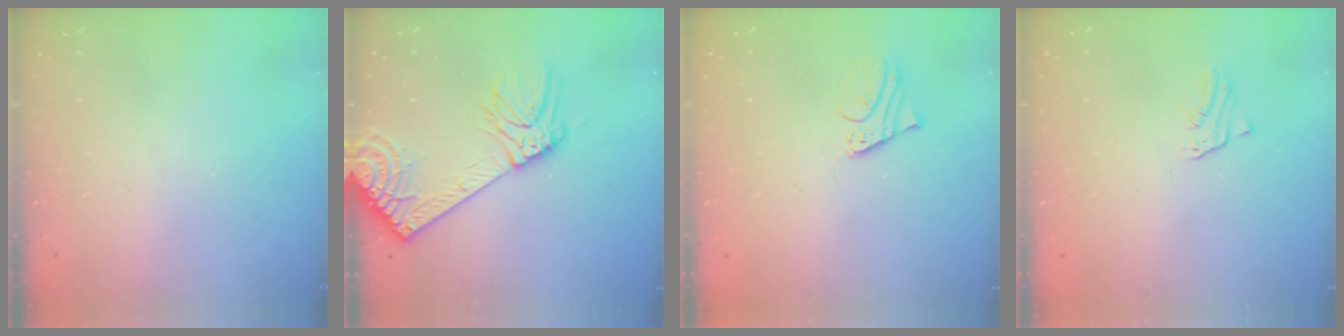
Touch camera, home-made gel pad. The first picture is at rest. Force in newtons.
{"total": 15.7, "press": 15.2, "slide": 3.9}
{"total": 1.7, "press": 1.6, "slide": 0.1}
{"total": 1.4, "press": 1.4, "slide": 0.0}